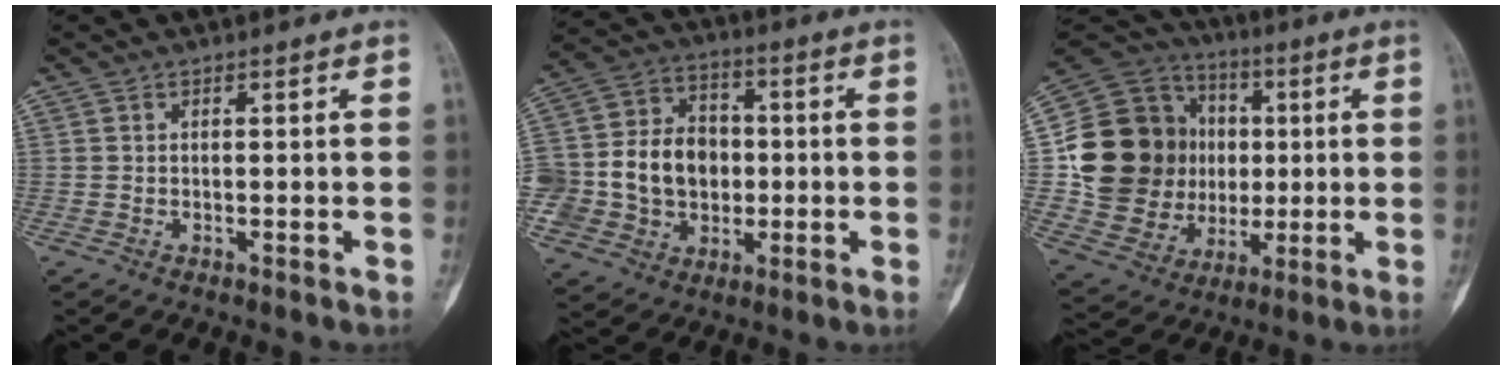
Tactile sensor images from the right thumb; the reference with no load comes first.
{"total": 17.5, "force": [-1.1, 14.8, 9.4], "torque": [-0.140, 0.039, -0.008]}
{"total": 23.8, "force": [1.5, 20.0, 12.8], "torque": [-0.195, 0.032, 0.047]}